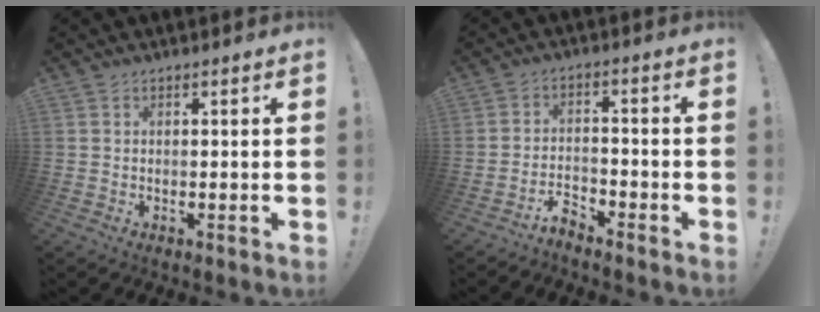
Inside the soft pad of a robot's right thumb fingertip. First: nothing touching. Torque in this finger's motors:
{"motor_torque": [0.16, -0.26, 0.29, -0.29, -0.01]}